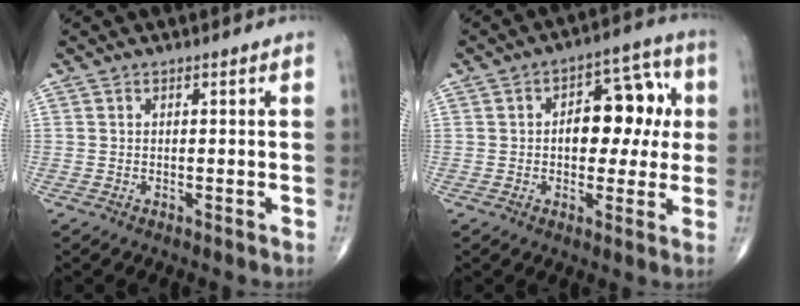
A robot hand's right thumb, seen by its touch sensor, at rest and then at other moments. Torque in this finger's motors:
{"motor_torque": [1.20, 1.43, 0.71, -0.06, 0.07]}